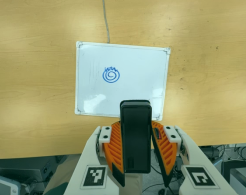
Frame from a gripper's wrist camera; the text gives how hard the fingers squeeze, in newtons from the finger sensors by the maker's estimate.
{"total": 6.2, "left": 5.0, "right": 7.4}